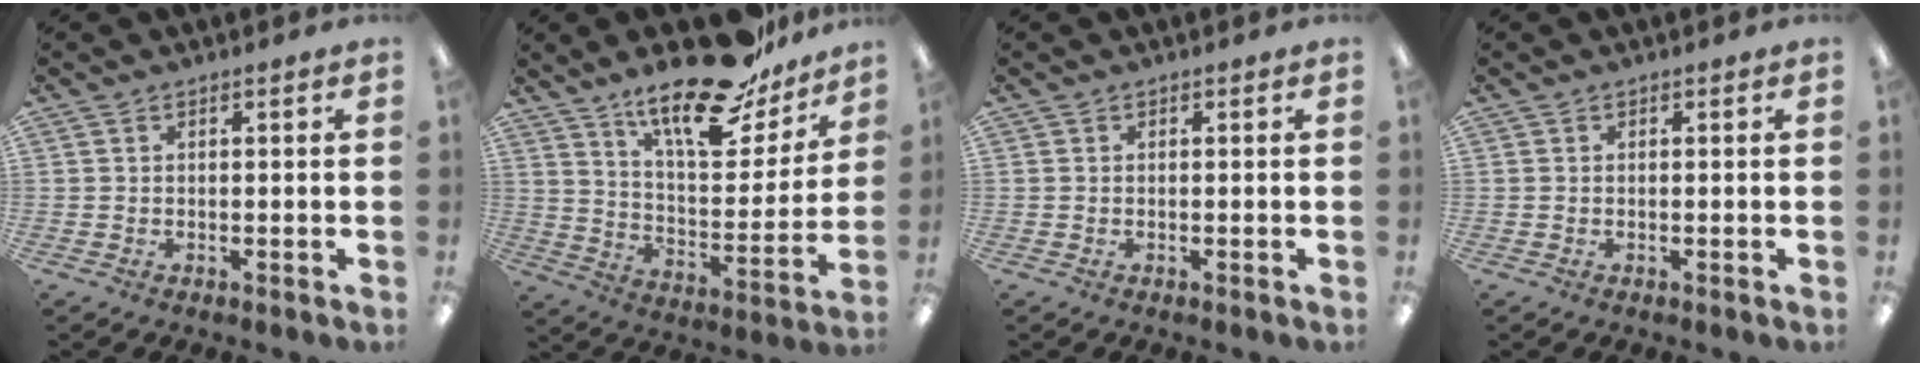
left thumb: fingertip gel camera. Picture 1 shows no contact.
{"total": 21.4, "force": [16.4, 6.9, 11.9], "torque": [-0.181, -0.111, 0.275]}
{"total": 0.0}
{"total": 0.0}